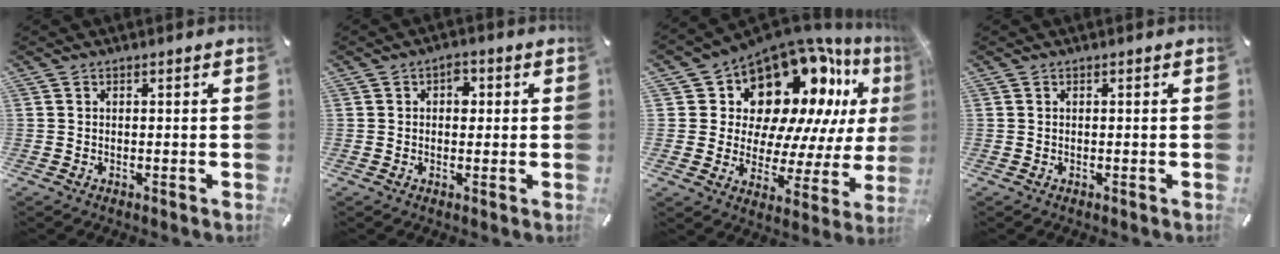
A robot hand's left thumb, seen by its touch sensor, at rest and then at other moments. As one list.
[{"total": 2.9, "force": [0.4, 2.1, 2.0], "torque": [-0.018, 0.001, -0.002]}, {"total": 17.1, "force": [11.3, 10.2, 7.6], "torque": [-0.110, -0.117, 0.201]}, {"total": 0.0}]